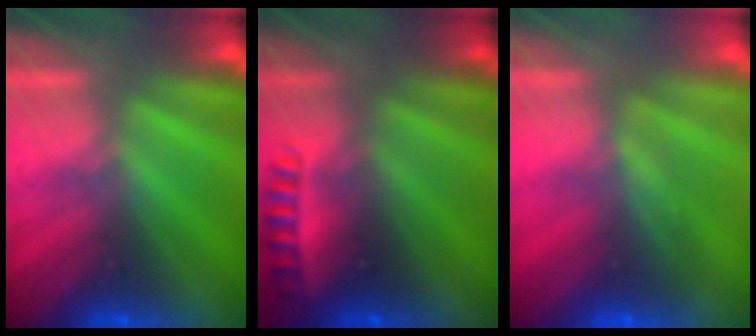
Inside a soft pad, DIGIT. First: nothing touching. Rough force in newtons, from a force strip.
{"total": 2.4}
{"total": 1.7}